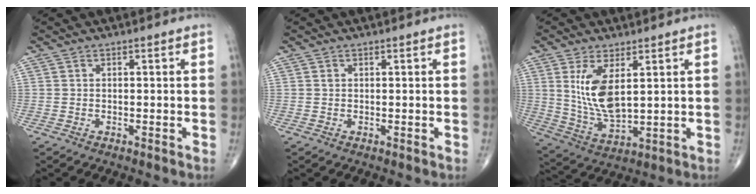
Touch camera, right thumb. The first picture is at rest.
{"total": 0.0}
{"total": 10.5, "force": [3.0, 4.5, 9.0], "torque": [-0.177, -0.026, 0.073]}